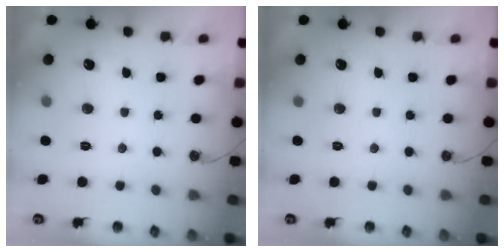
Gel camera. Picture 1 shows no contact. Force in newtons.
{"total": 0.0}